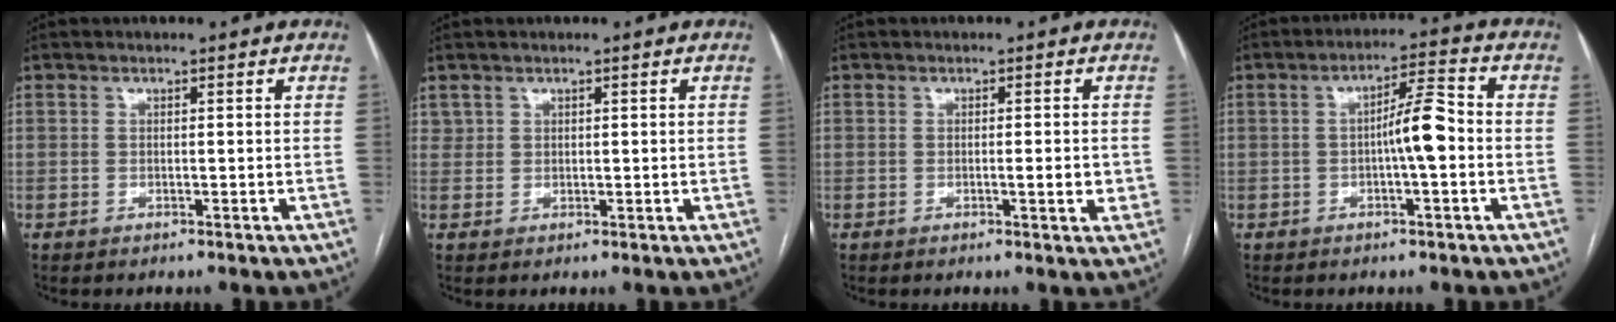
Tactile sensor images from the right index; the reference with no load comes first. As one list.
[{"total": 1.4, "force": [1.0, 1.0, 0.2], "torque": [0.005, 0.001, 0.017]}, {"total": 2.7, "force": [-0.3, 0.5, 2.6], "torque": [-0.038, -0.003, -0.005]}, {"total": 6.2, "force": [-0.8, 0.7, 6.1], "torque": [-0.101, 0.016, -0.014]}]